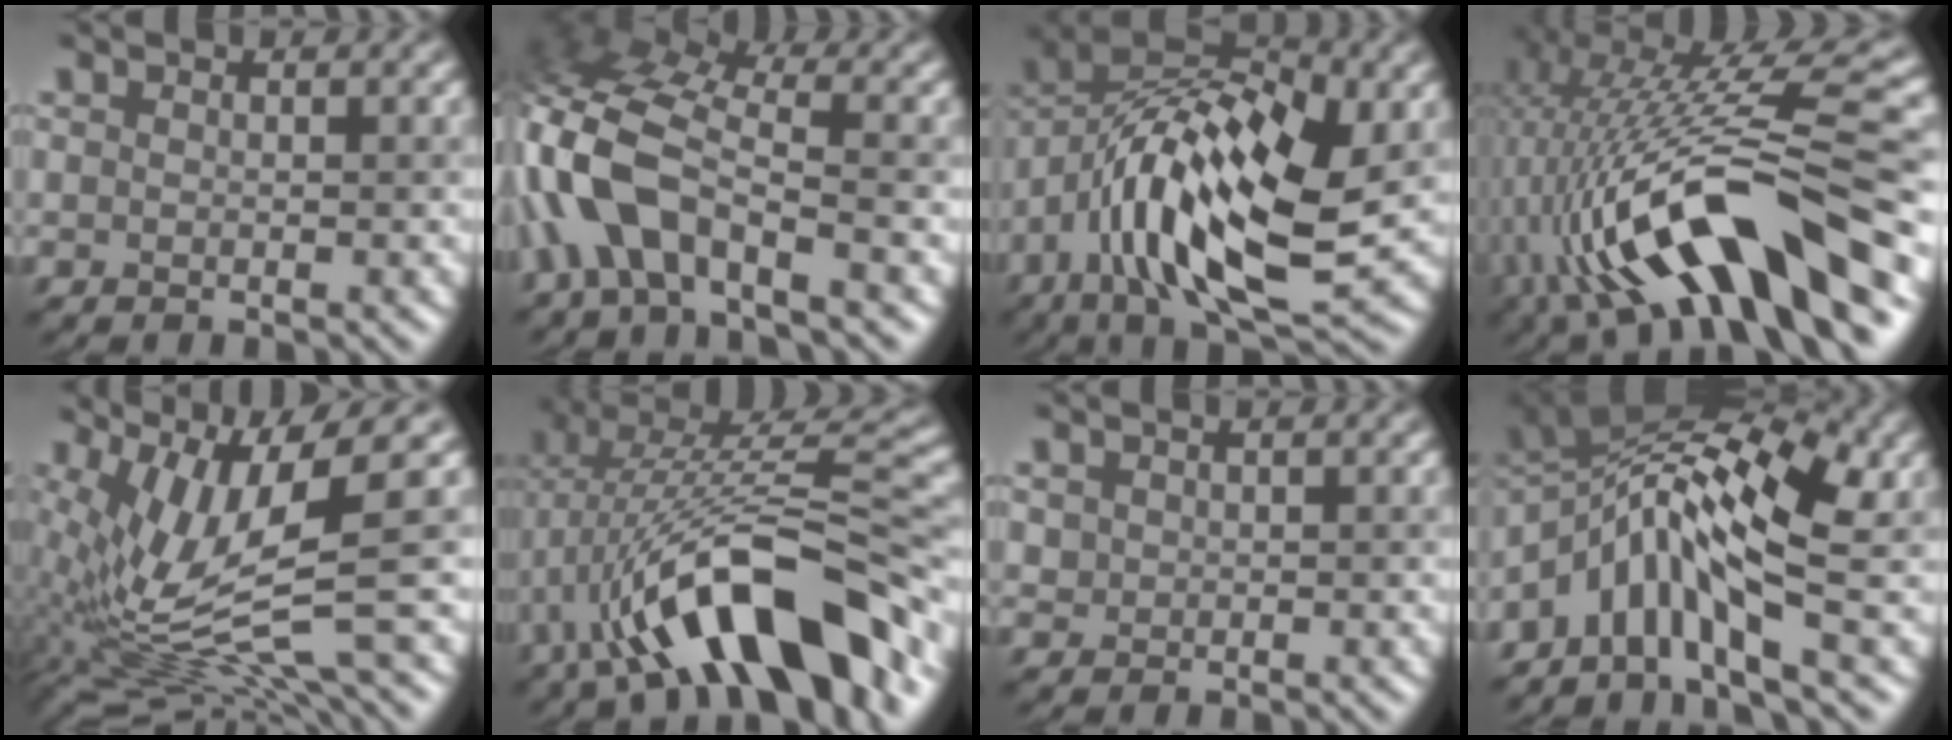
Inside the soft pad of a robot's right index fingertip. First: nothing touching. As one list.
[{"total": 8.7, "force": [-2.6, 4.4, 7.1], "torque": [-0.151, 0.023, -0.064]}, {"total": 14.5, "force": [-0.9, 6.6, 12.8], "torque": [-0.218, 0.019, -0.026]}, {"total": 14.0, "force": [-3.5, 4.2, 12.9], "torque": [-0.205, 0.018, -0.052]}, {"total": 11.5, "force": [-0.8, 3.2, 11.0], "torque": [-0.218, -0.008, -0.002]}, {"total": 12.3, "force": [-4.0, 4.9, 10.6], "torque": [-0.165, 0.017, -0.071]}, {"total": 0.8, "force": [0.3, 0.7, -0.2], "torque": [0.009, 0.004, 0.006]}, {"total": 10.6, "force": [-0.7, 4.4, 9.6], "torque": [-0.167, 0.022, -0.026]}]